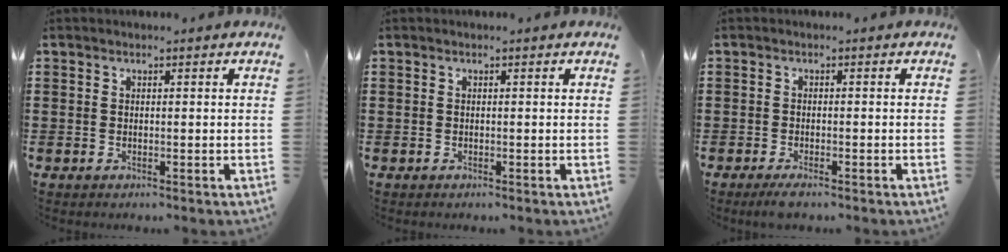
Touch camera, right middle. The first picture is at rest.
{"total": 0.0}
{"total": 1.5, "force": [-1.3, 0.0, 0.8], "torque": [-0.021, -0.003, -0.026]}